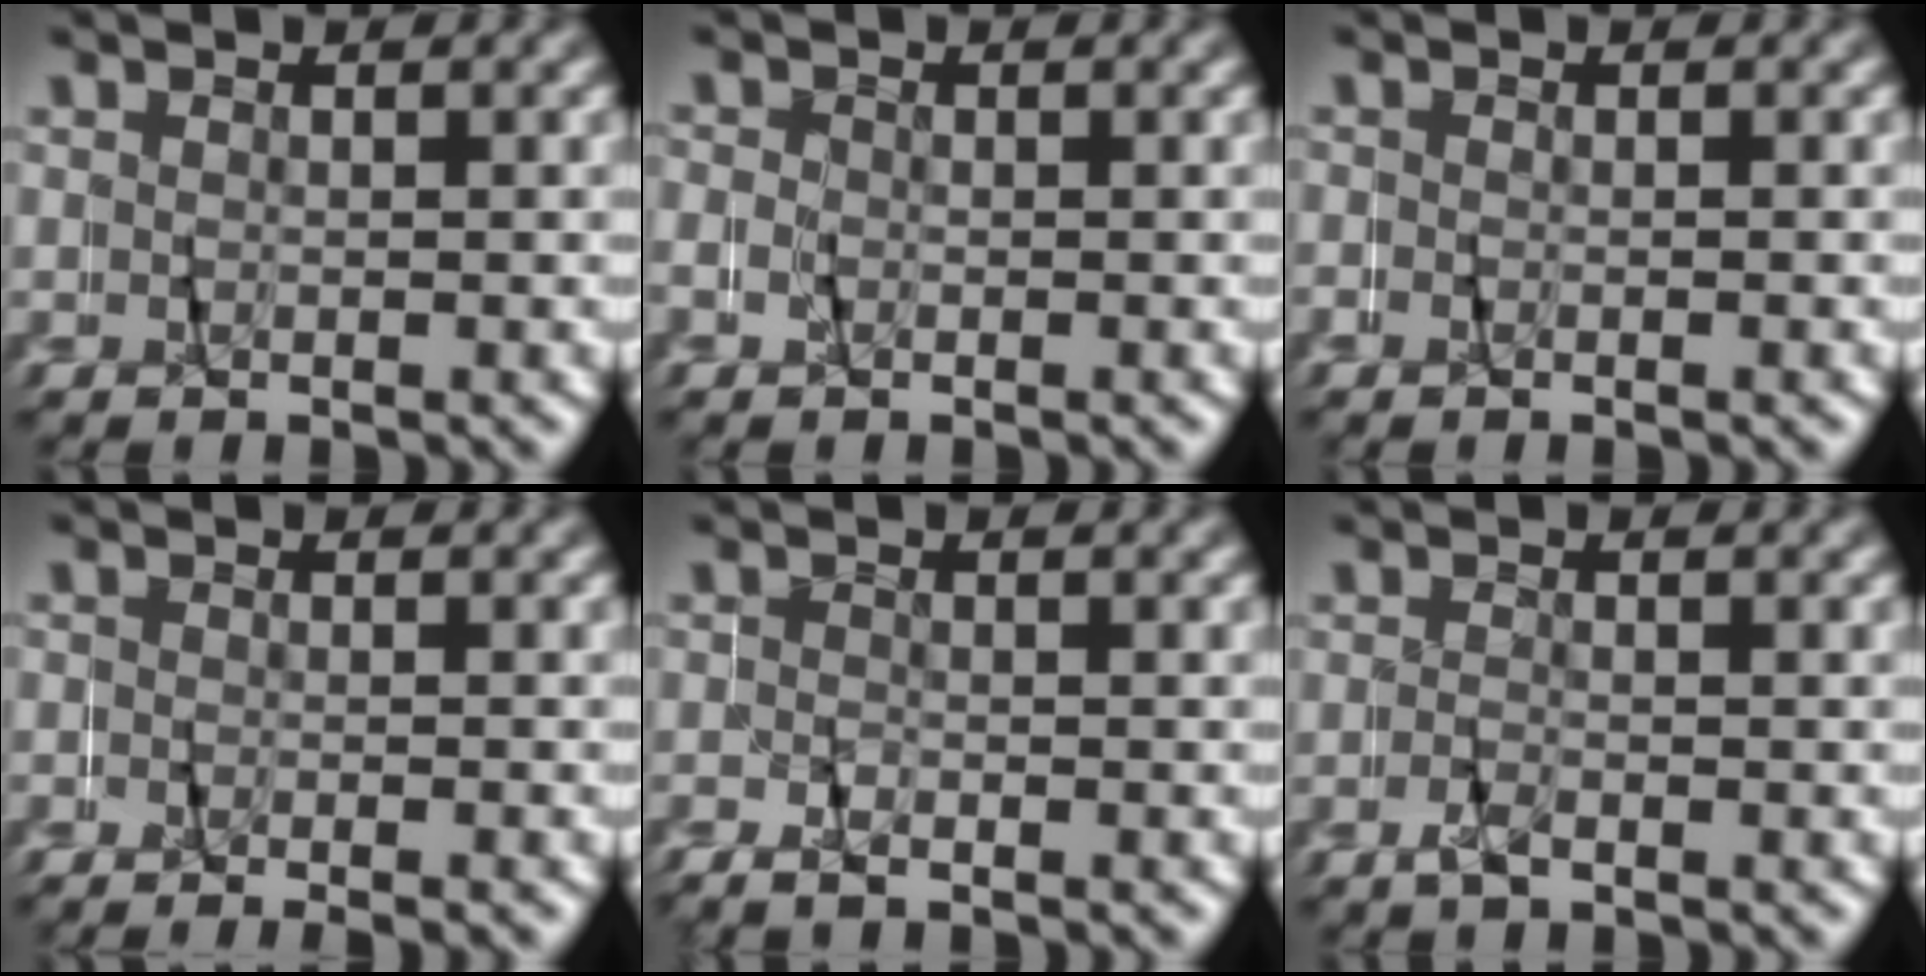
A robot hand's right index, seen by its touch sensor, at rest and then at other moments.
{"total": 0.6, "force": [-0.2, 0.2, -0.5], "torque": [0.015, 0.008, -0.013]}
{"total": 0.8, "force": [-0.8, -0.1, 0.0], "torque": [-0.008, -0.001, -0.016]}
{"total": 1.4, "force": [-1.3, -0.3, 0.3], "torque": [-0.009, 0.001, -0.027]}
{"total": 1.0, "force": [-1.0, 0.1, 0.2], "torque": [-0.006, 0.009, -0.027]}
{"total": 1.2, "force": [-1.2, -0.2, -0.1], "torque": [-0.006, 0.002, -0.026]}